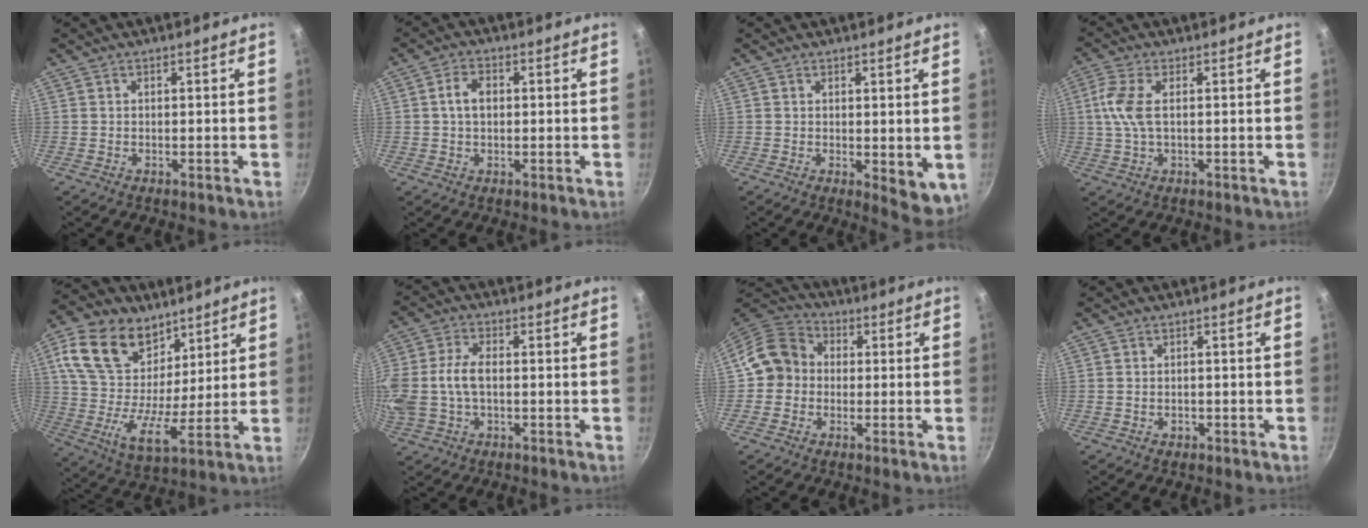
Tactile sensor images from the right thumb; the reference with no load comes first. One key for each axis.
{"total": 4.1, "fx": 0.4, "fy": 2.8, "fz": 3.0, "tx": -0.044, "ty": 0.010, "tz": 0.002}
{"total": 6.1, "fx": 0.4, "fy": 3.0, "fz": 5.3, "tx": -0.054, "ty": -0.005, "tz": 0.013}
{"total": 6.1, "fx": 0.7, "fy": 2.4, "fz": 5.5, "tx": -0.134, "ty": 0.008, "tz": 0.011}
{"total": 19.2, "fx": 10.0, "fy": 12.2, "fz": 10.9, "tx": -0.179, "ty": -0.045, "tz": 0.176}
{"total": 11.8, "fx": -0.7, "fy": 7.6, "fz": 9.1, "tx": -0.201, "ty": 0.016, "tz": -0.020}
{"total": 10.5, "fx": -0.3, "fy": 9.4, "fz": 4.7, "tx": -0.054, "ty": 0.028, "tz": -0.027}
{"total": 1.3, "fx": -0.5, "fy": 1.0, "fz": 0.7, "tx": -0.012, "ty": 0.003, "tz": -0.007}